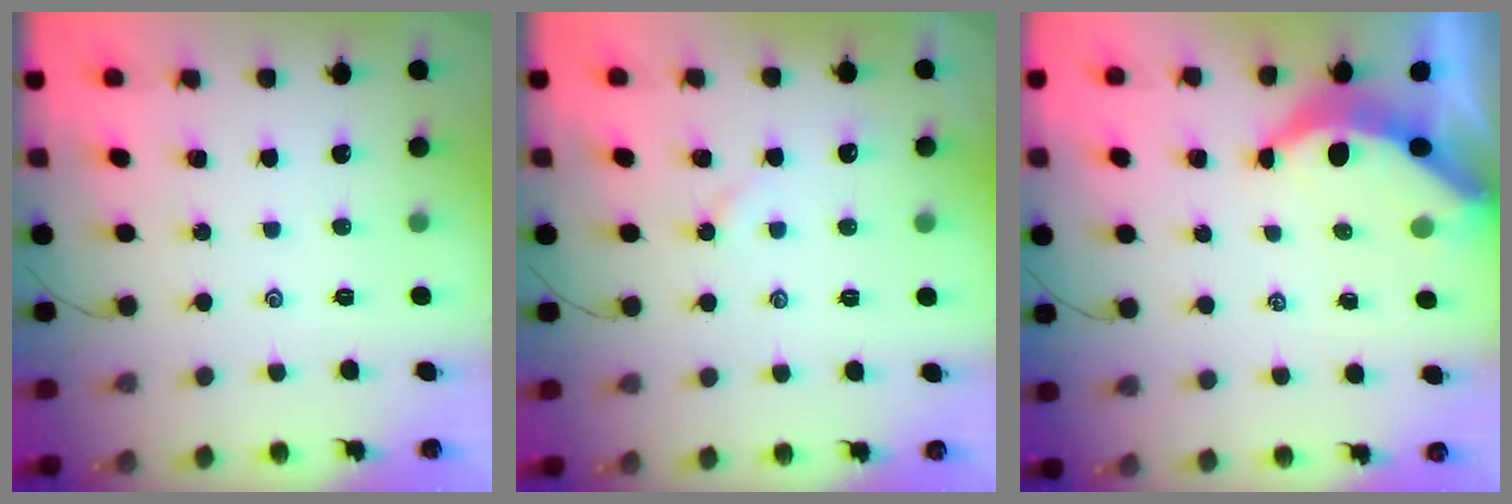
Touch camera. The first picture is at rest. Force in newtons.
{"total": 4.0, "press": 4.0, "slide": 0.4}
{"total": 5.4, "press": 5.4, "slide": 0.6}